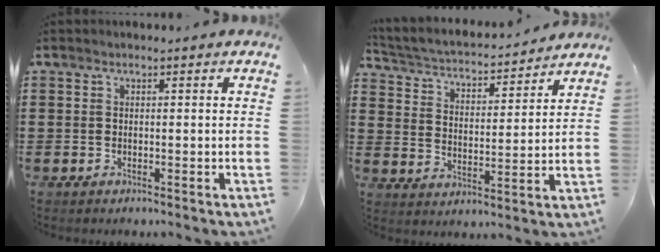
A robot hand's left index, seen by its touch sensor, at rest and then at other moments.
{"total": 2.9, "force": [2.7, 0.6, 0.7], "torque": [-0.035, -0.027, 0.036]}